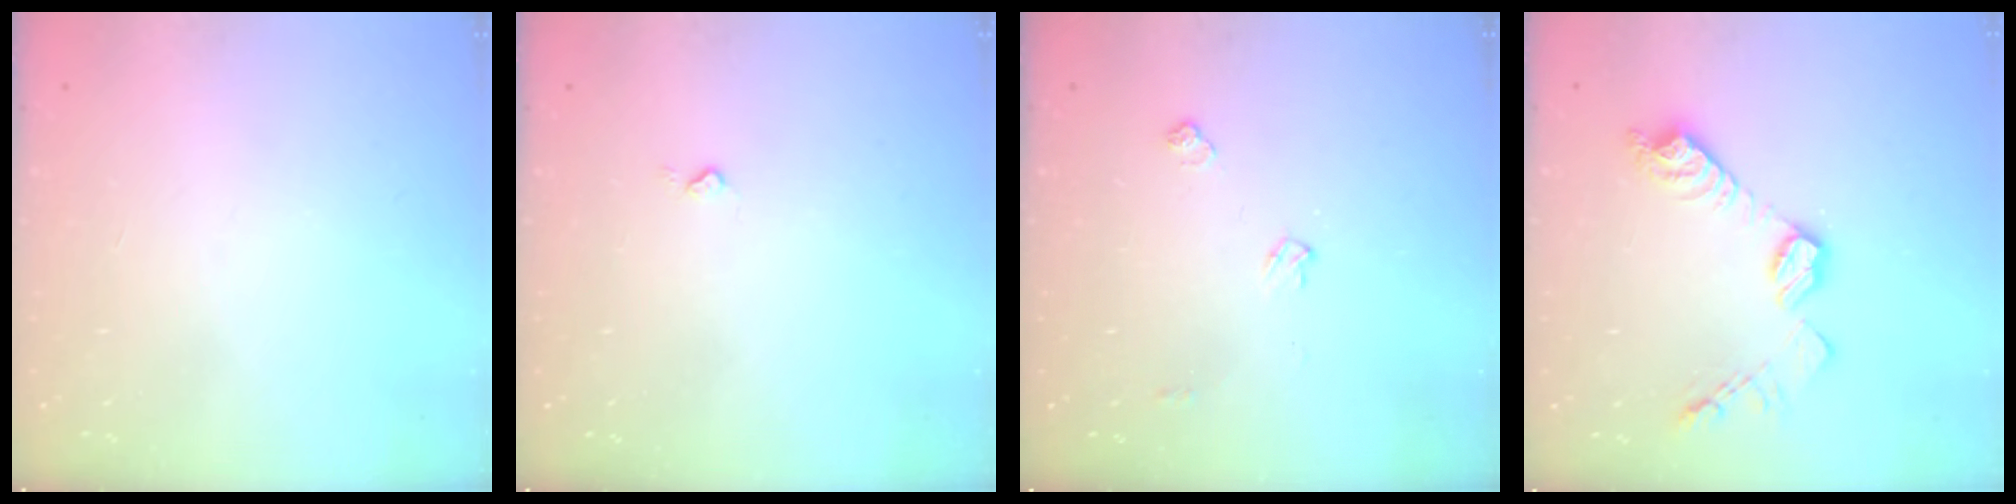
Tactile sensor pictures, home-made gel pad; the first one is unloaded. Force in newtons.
{"total": 2.7, "press": 2.6, "slide": 0.4}
{"total": 5.2, "press": 5.1, "slide": 0.8}
{"total": 12.6, "press": 12.6, "slide": 0.8}